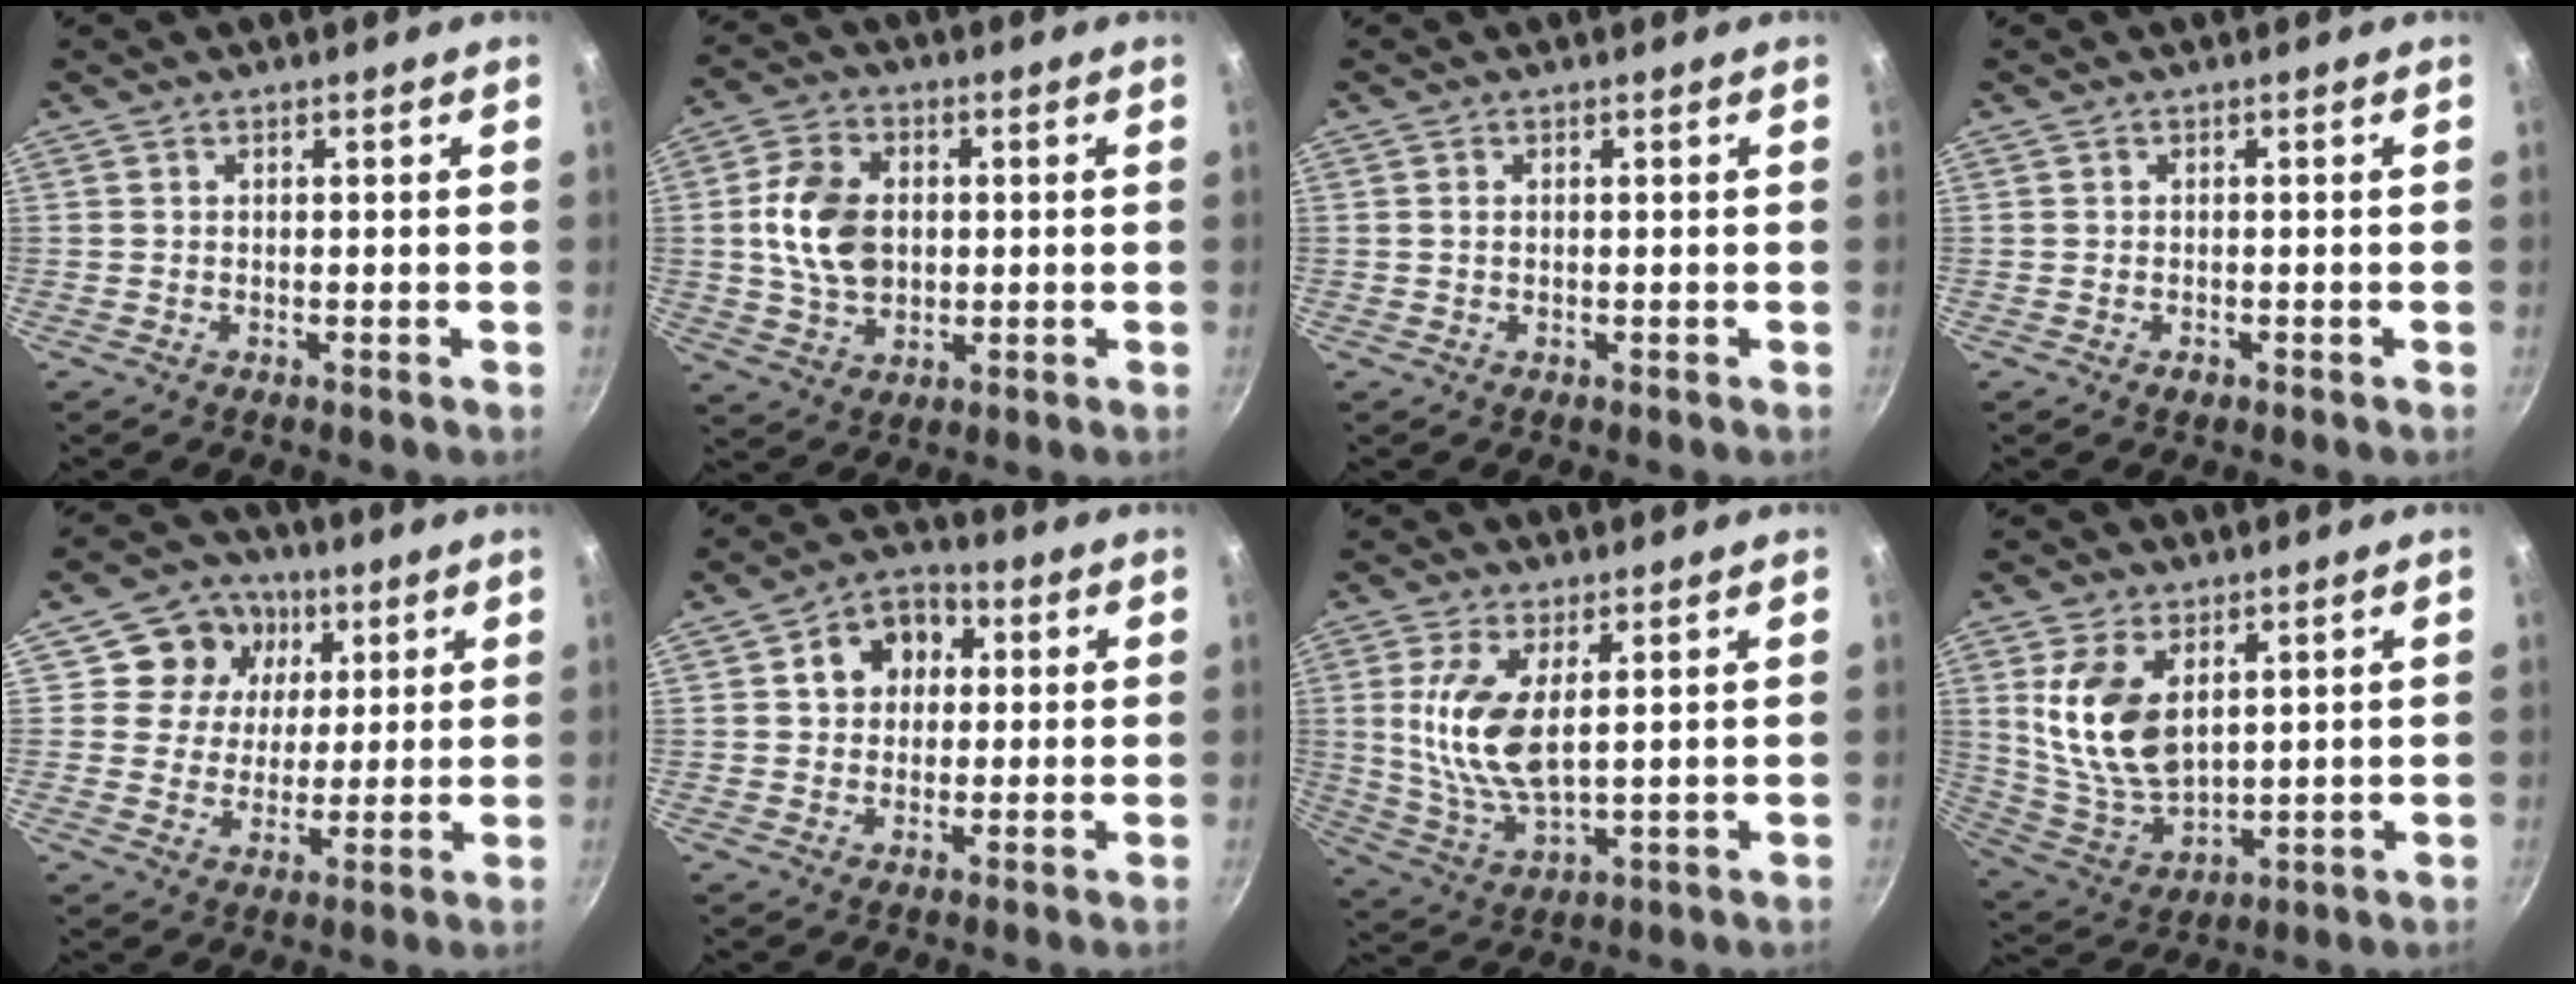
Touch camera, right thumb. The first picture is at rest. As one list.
[{"total": 11.4, "force": [0.9, 8.1, 8.0], "torque": [-0.132, 0.006, 0.015]}, {"total": 0.7, "force": [0.2, 0.4, 0.5], "torque": [-0.008, 0.001, 0.002]}, {"total": 0.9, "force": [-0.5, 0.6, 0.4], "torque": [-0.005, 0.001, -0.007]}, {"total": 10.7, "force": [3.8, 9.5, 3.4], "torque": [-0.016, -0.011, 0.052]}, {"total": 8.7, "force": [1.8, 7.2, 4.7], "torque": [-0.031, 0.015, 0.016]}, {"total": 11.1, "force": [2.6, 4.7, 9.7], "torque": [-0.201, -0.019, 0.059]}, {"total": 13.5, "force": [3.9, 7.9, 10.2], "torque": [-0.187, -0.033, 0.091]}]